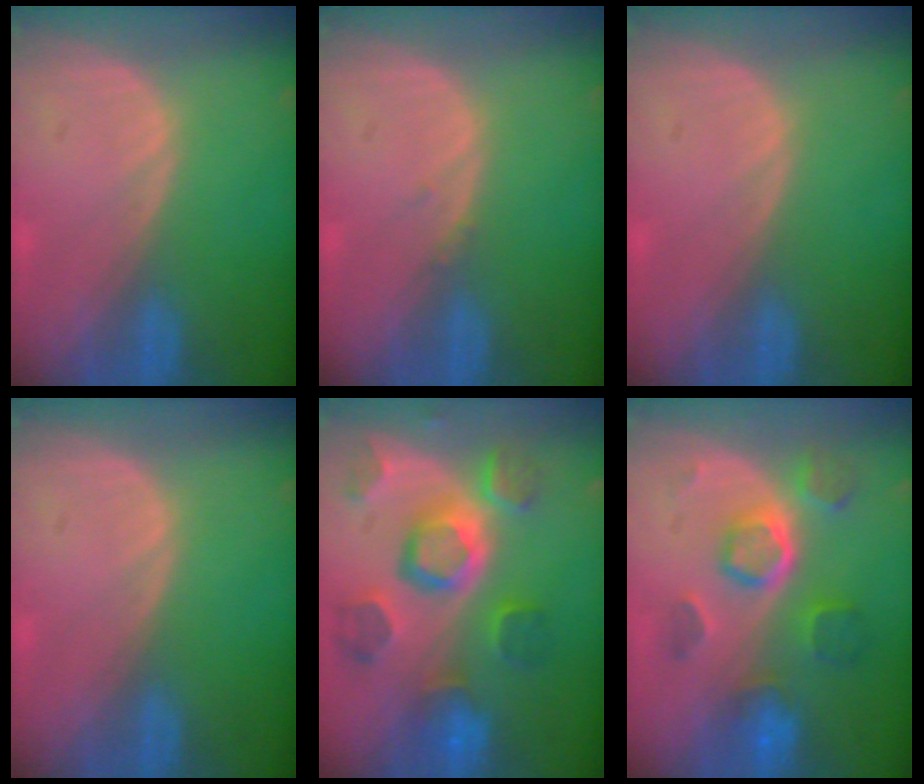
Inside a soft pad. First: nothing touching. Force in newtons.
{"total": 0.6, "press": 0.5, "slide": 0.1}
{"total": 0.0}
{"total": 0.0}
{"total": 11.2, "press": 9.9, "slide": 5.3}
{"total": 8.5, "press": 7.7, "slide": 3.7}